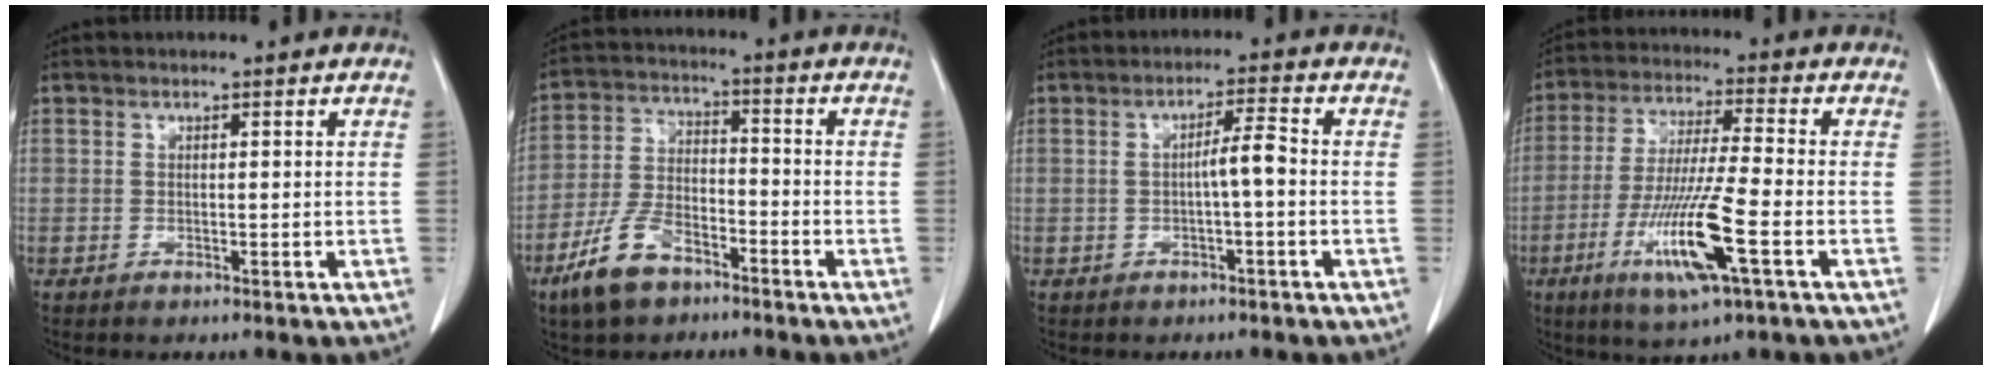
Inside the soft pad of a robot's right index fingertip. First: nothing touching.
{"total": 9.7, "force": [-6.3, 4.6, 5.8], "torque": [-0.131, -0.002, -0.120]}
{"total": 3.7, "force": [-0.5, 0.2, 3.6], "torque": [-0.059, 0.008, -0.009]}
{"total": 13.2, "force": [-5.0, 0.2, 12.2], "torque": [-0.245, -0.025, -0.091]}